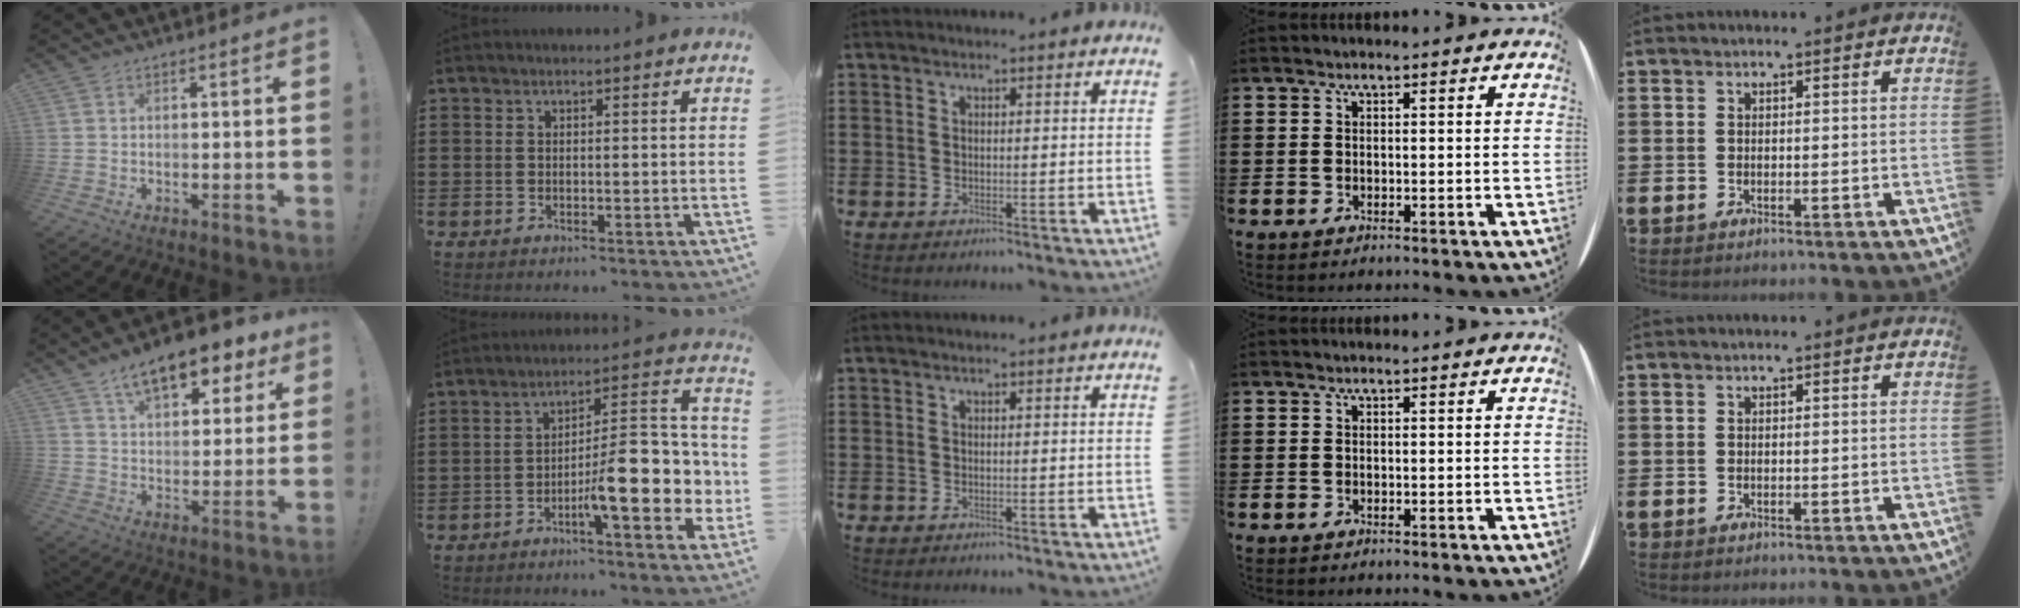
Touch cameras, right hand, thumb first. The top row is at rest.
{"thumb": {"total": 14.1, "force": [9.0, 6.4, 8.7], "torque": [-0.130, -0.051, 0.155]}, "index": {"total": 12.7, "force": [-3.7, 3.7, 11.6], "torque": [-0.173, -0.022, -0.067]}}